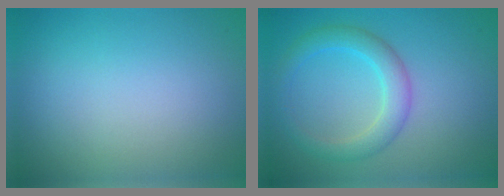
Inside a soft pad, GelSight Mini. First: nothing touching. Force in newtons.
{"total": 3.4, "press": 3.3, "slide": 0.3}